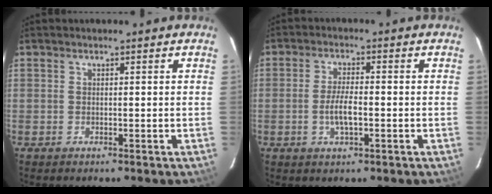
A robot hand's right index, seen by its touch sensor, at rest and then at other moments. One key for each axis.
{"total": 4.7, "fx": -1.3, "fy": 1.3, "fz": 4.3, "tx": -0.086, "ty": -0.002, "tz": -0.022}